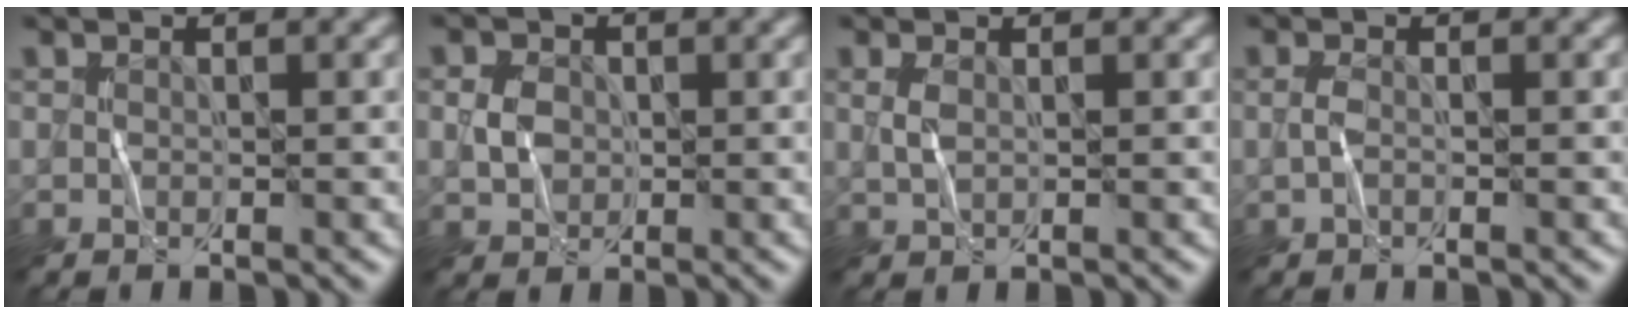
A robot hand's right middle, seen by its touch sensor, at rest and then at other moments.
{"total": 2.2, "force": [0.1, 1.8, 1.2], "torque": [-0.024, 0.002, -0.001]}
{"total": 1.2, "force": [0.4, 0.5, 1.0], "torque": [-0.028, -0.001, 0.010]}
{"total": 1.0, "force": [-0.1, 0.4, 0.9], "torque": [-0.025, 0.000, -0.006]}